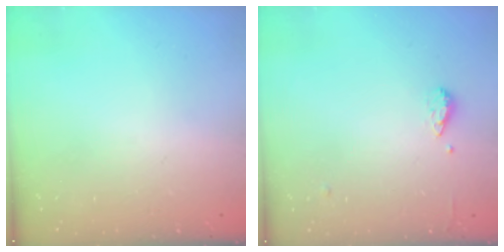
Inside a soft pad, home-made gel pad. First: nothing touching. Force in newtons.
{"total": 6.1, "press": 6.0, "slide": 0.7}